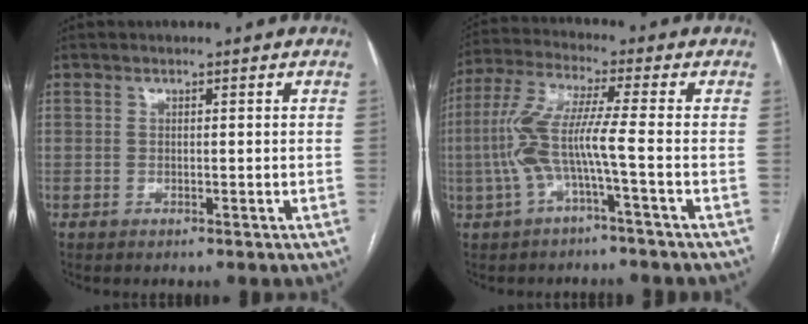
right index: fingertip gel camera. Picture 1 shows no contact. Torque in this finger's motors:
{"motor_torque": [1.50, -0.44, 0.77, 0.21]}